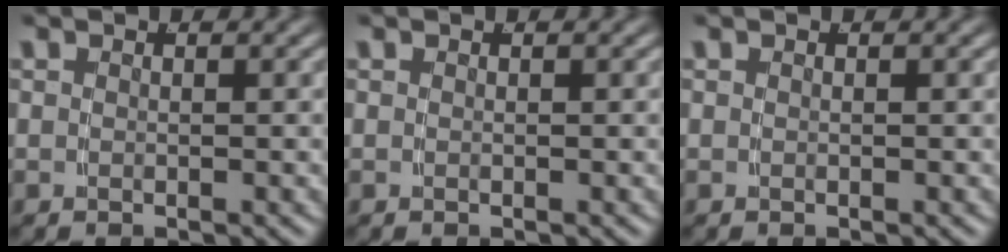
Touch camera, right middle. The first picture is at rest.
{"total": 0.0}
{"total": 0.0}